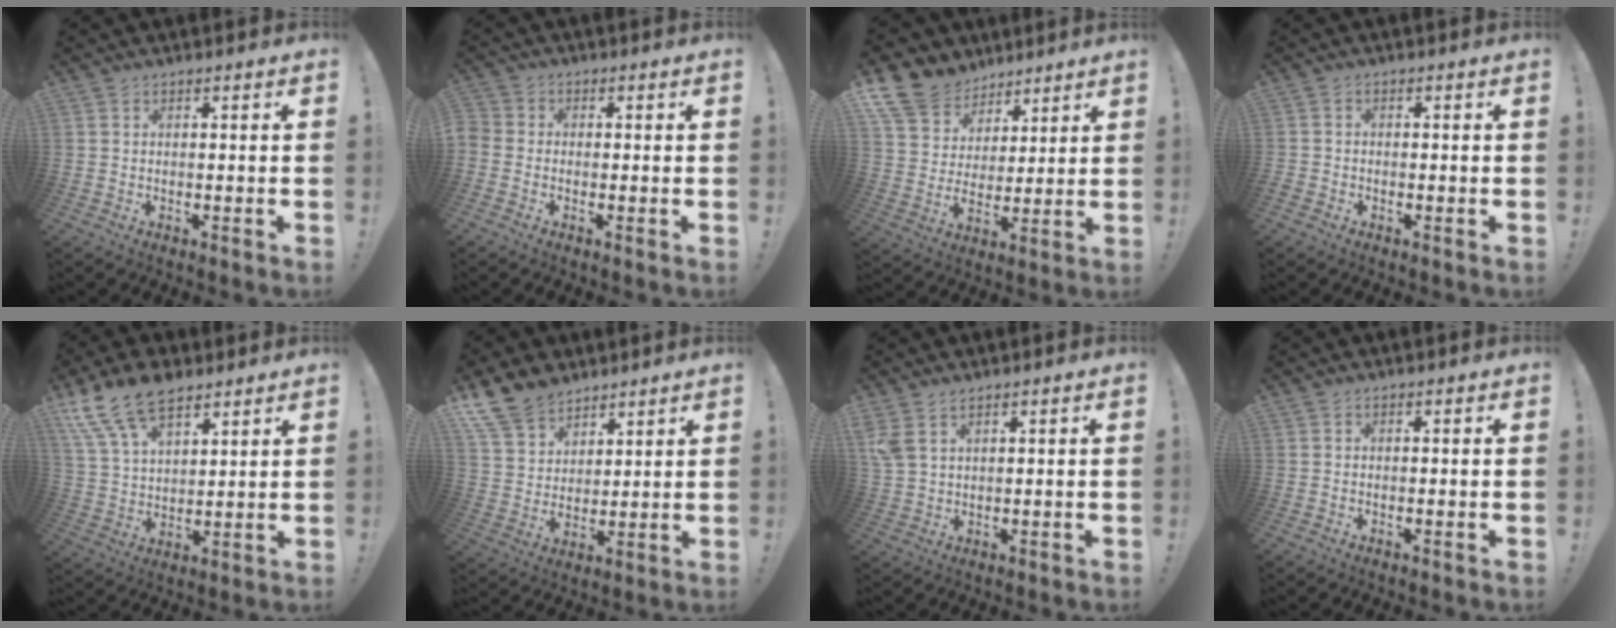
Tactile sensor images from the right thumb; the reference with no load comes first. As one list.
[{"total": 2.4, "force": [-1.3, 1.8, 0.9], "torque": [-0.023, 0.005, -0.024]}, {"total": 13.1, "force": [8.8, 8.9, 3.8], "torque": [-0.069, -0.067, 0.172]}, {"total": 1.4, "force": [-1.1, 0.8, 0.3], "torque": [-0.006, 0.006, -0.019]}, {"total": 14.5, "force": [10.1, 7.2, 7.5], "torque": [-0.157, -0.053, 0.188]}, {"total": 12.9, "force": [9.5, 7.8, 3.8], "torque": [-0.077, -0.061, 0.187]}, {"total": 4.6, "force": [2.9, 2.2, 2.8], "torque": [-0.058, -0.008, 0.057]}, {"total": 0.0}]